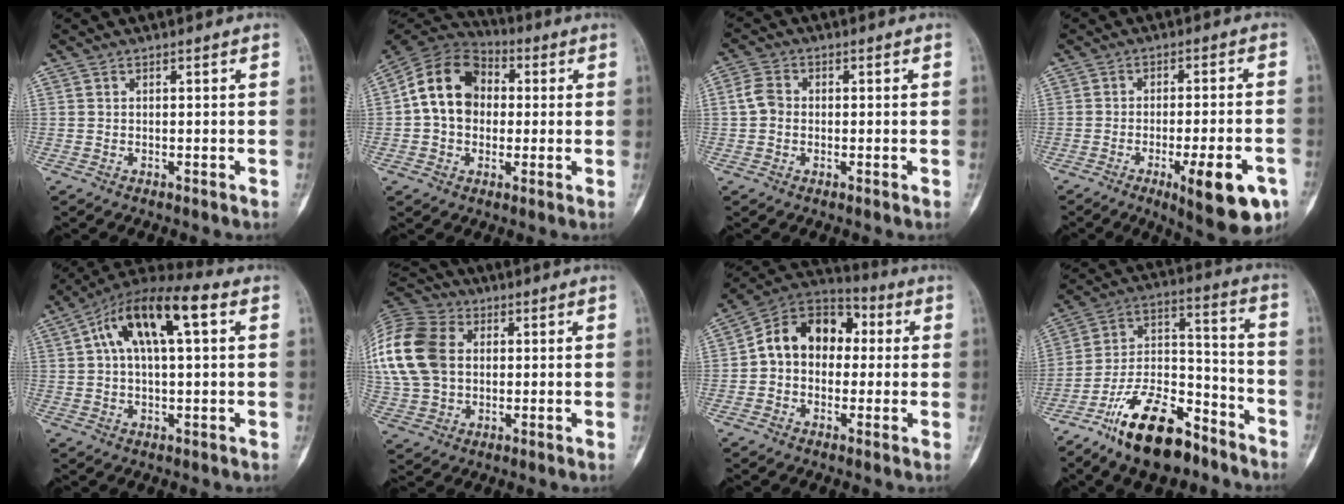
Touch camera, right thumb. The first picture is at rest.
{"total": 13.8, "force": [0.9, 10.8, 8.5], "torque": [-0.131, 0.030, 0.005]}
{"total": 3.7, "force": [-0.2, 3.0, 2.1], "torque": [-0.038, 0.008, -0.010]}
{"total": 13.3, "force": [-5.8, 3.5, 11.4], "torque": [-0.149, 0.013, -0.072]}
{"total": 15.3, "force": [4.8, 6.2, 13.2], "torque": [-0.223, 0.033, 0.075]}
{"total": 21.8, "force": [3.3, 16.4, 14.0], "torque": [-0.324, 0.027, 0.068]}
{"total": 14.1, "force": [1.2, 10.5, 9.4], "torque": [-0.117, 0.041, 0.004]}
{"total": 19.2, "force": [-12.8, 8.4, 11.6], "torque": [-0.188, 0.094, -0.224]}